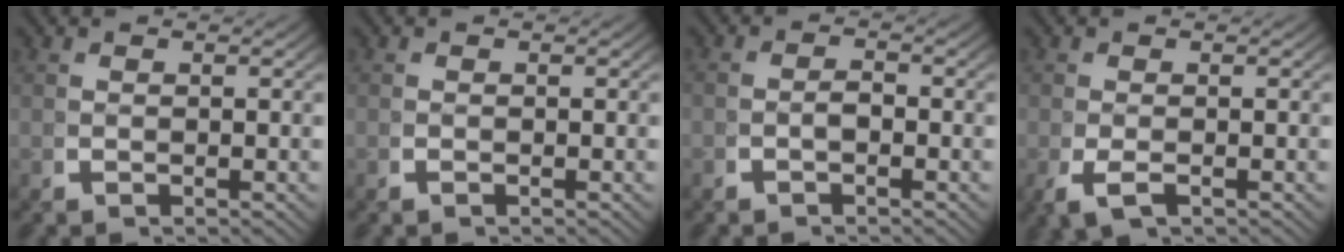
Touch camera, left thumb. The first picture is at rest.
{"total": 0.0}
{"total": 1.4, "force": [-1.0, 0.8, 0.7], "torque": [-0.016, -0.004, -0.019]}
{"total": 2.0, "force": [-1.0, 1.0, 1.5], "torque": [-0.047, -0.013, -0.007]}